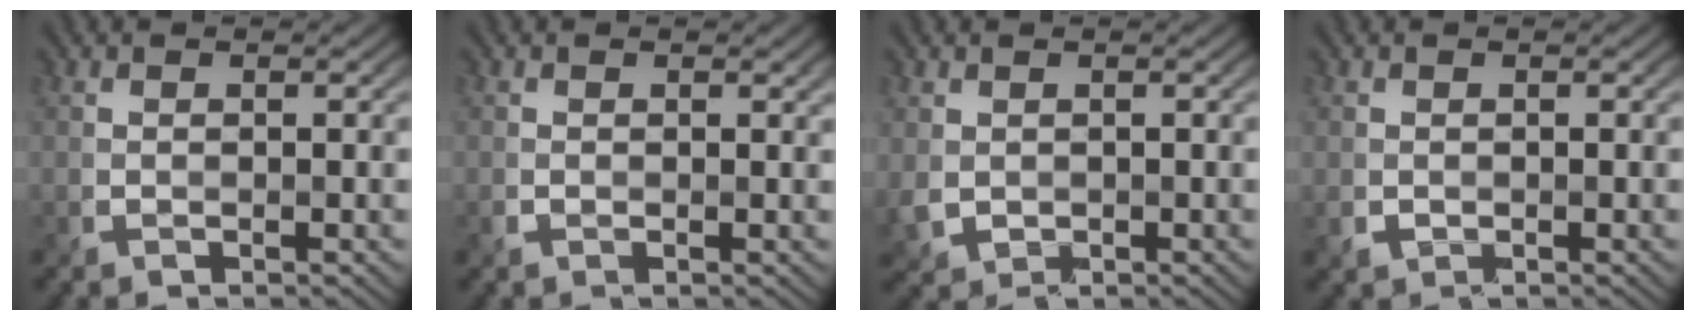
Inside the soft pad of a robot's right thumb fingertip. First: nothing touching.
{"total": 0.6, "force": [0.4, 0.3, 0.1], "torque": [-0.003, -0.002, 0.006]}
{"total": 2.0, "force": [0.4, 1.7, 0.9], "torque": [-0.036, -0.008, 0.009]}
{"total": 0.6, "force": [0.1, 0.5, 0.0], "torque": [-0.003, -0.005, 0.003]}